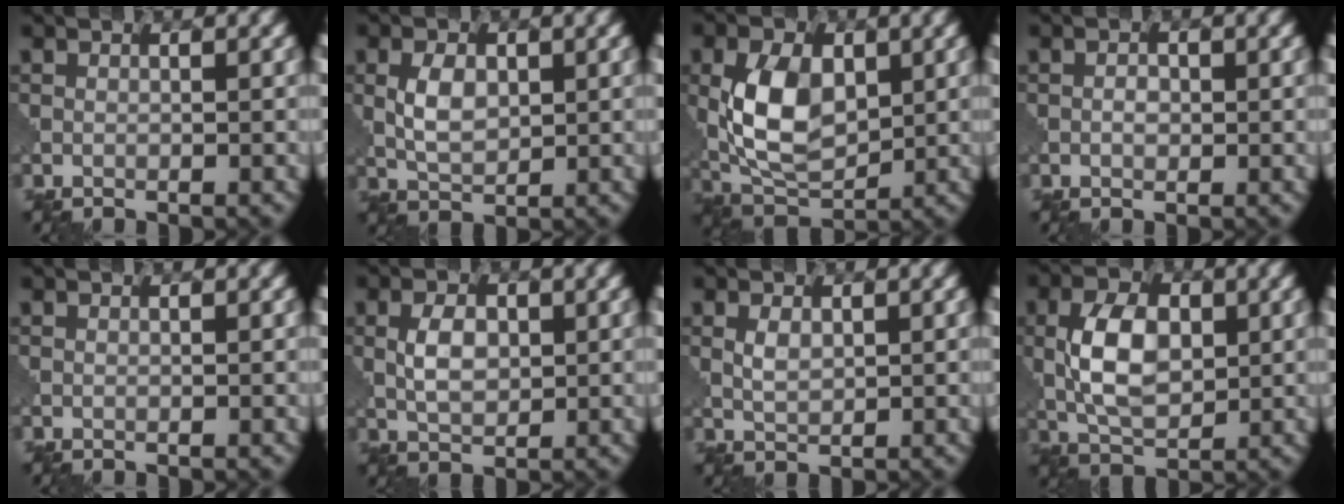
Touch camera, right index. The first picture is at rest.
{"total": 3.1, "force": [0.8, 2.0, 2.3], "torque": [-0.049, -0.001, 0.017]}
{"total": 7.1, "force": [1.0, 4.6, 5.4], "torque": [-0.111, -0.001, 0.020]}
{"total": 1.0, "force": [0.0, 0.8, 0.7], "torque": [-0.010, 0.000, 0.001]}
{"total": 0.0}
{"total": 3.1, "force": [0.7, 2.0, 2.3], "torque": [-0.048, -0.001, 0.015]}
{"total": 1.6, "force": [0.8, 1.0, 1.0], "torque": [-0.022, -0.002, 0.019]}
{"total": 5.9, "force": [0.7, 3.6, 4.6], "torque": [-0.094, -0.001, 0.015]}